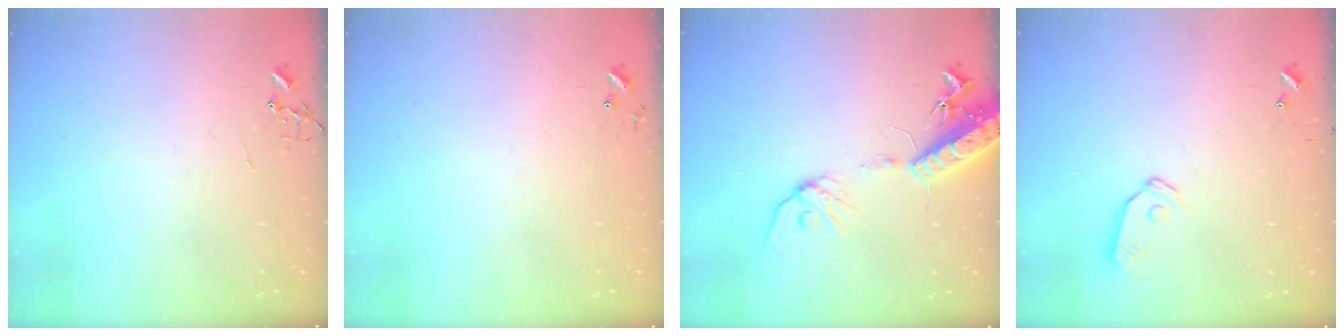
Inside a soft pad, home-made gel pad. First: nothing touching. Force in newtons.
{"total": 5.1, "press": 5.0, "slide": 0.4}
{"total": 15.2, "press": 14.8, "slide": 3.4}
{"total": 7.6, "press": 7.6, "slide": 0.2}